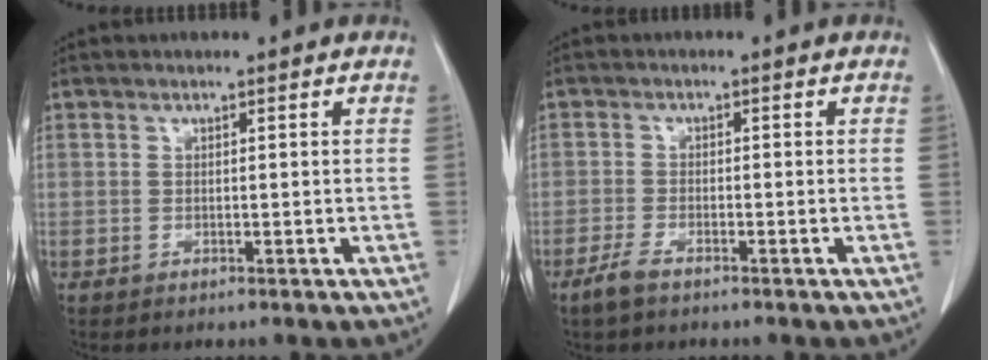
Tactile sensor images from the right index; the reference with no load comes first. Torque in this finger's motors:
{"motor_torque": [0.06, -0.09, 0.11, 0.01]}